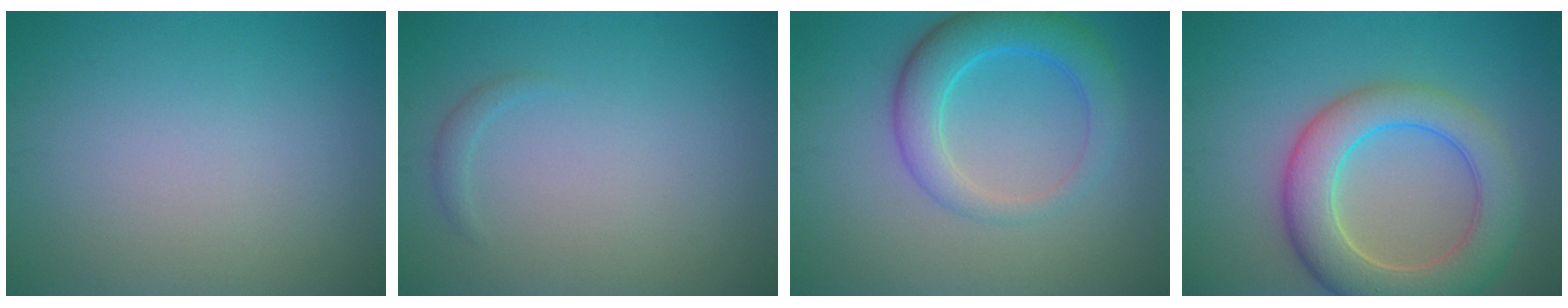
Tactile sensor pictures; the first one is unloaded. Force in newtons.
{"total": 0.8, "press": 0.8, "slide": 0.0}
{"total": 5.0, "press": 5.0, "slide": 0.1}
{"total": 7.6, "press": 7.6, "slide": 0.6}